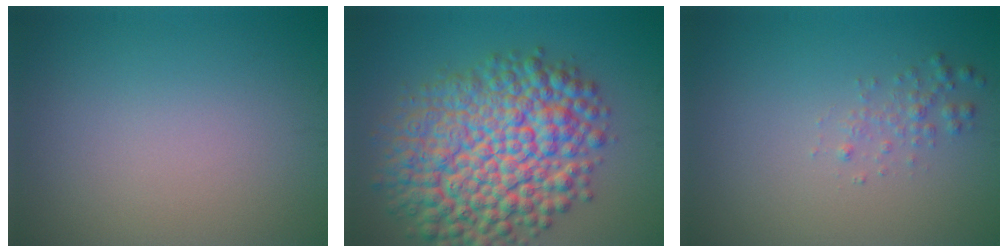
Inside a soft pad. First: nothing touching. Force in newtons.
{"total": 12.6, "press": 12.6, "slide": 0.4}
{"total": 1.3, "press": 1.3, "slide": 0.0}